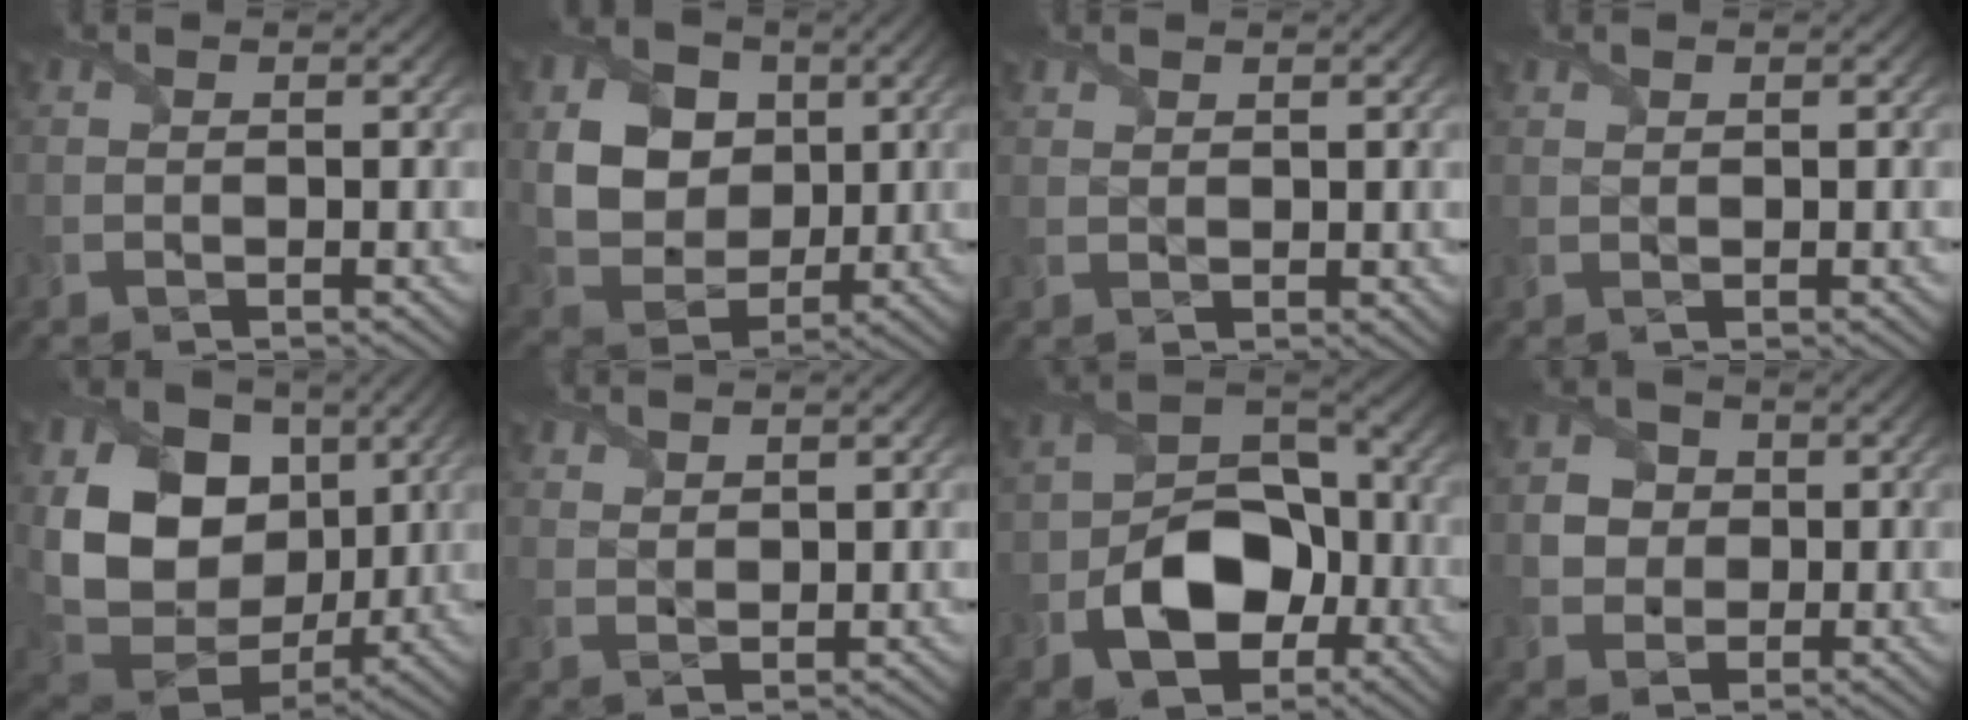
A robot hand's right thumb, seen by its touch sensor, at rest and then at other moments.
{"total": 10.2, "force": [2.5, 8.0, 5.8], "torque": [-0.150, -0.006, 0.044]}
{"total": 1.4, "force": [1.3, 0.5, 0.3], "torque": [-0.008, -0.001, 0.028]}
{"total": 0.8, "force": [0.8, 0.0, 0.1], "torque": [-0.004, 0.001, 0.017]}
{"total": 16.1, "force": [3.3, 12.1, 10.1], "torque": [-0.220, -0.002, 0.074]}
{"total": 2.4, "force": [2.2, 0.7, 0.6], "torque": [-0.015, 0.001, 0.051]}
{"total": 11.1, "force": [-3.9, 7.5, 7.1], "torque": [-0.130, -0.009, -0.069]}
{"total": 3.7, "force": [0.6, 3.4, 1.3], "torque": [-0.034, 0.004, 0.002]}